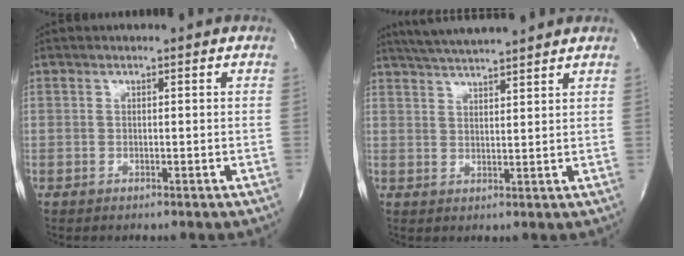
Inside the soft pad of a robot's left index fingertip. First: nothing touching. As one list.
[{"total": 10.0, "force": [9.0, 0.1, 4.3], "torque": [-0.079, 0.020, 0.136]}]